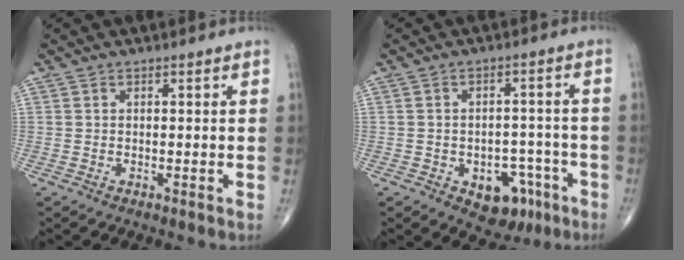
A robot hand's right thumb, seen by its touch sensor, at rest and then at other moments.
{"total": 9.0, "force": [-4.2, 5.9, 5.3], "torque": [-0.034, 0.032, -0.047]}